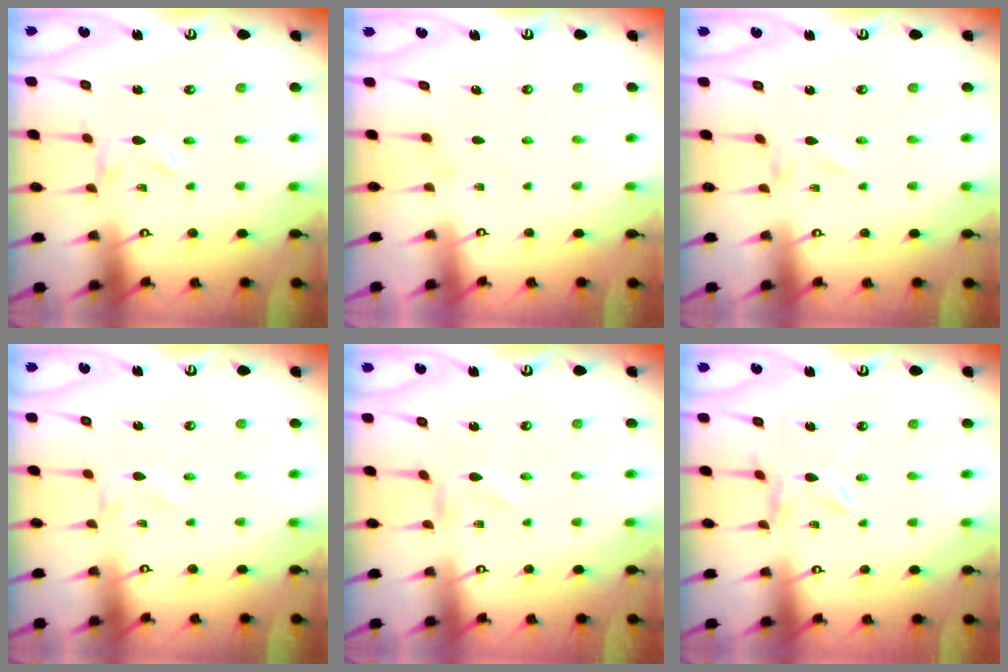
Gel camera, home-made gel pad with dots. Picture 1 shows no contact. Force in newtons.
{"total": 2.7, "press": 2.7, "slide": 0.3}
{"total": 0.6, "press": 0.6, "slide": 0.2}
{"total": 0.0}
{"total": 0.7, "press": 0.7, "slide": 0.2}
{"total": 6.9, "press": 6.9, "slide": 0.5}